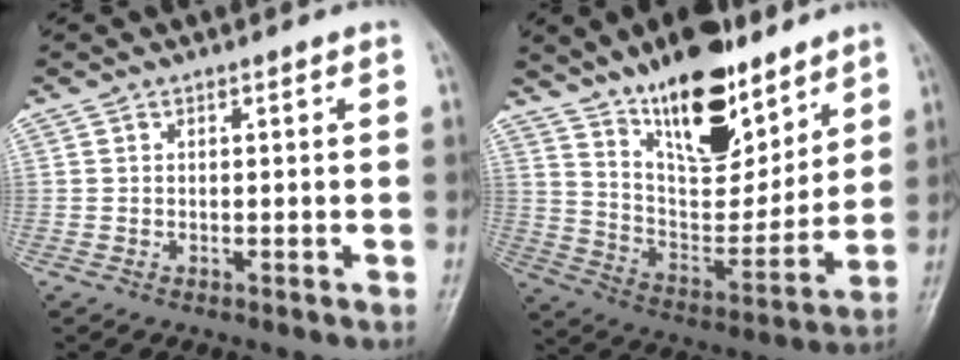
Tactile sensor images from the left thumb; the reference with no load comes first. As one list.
[{"total": 20.4, "force": [13.8, 8.6, 12.4], "torque": [-0.144, -0.085, 0.238]}]